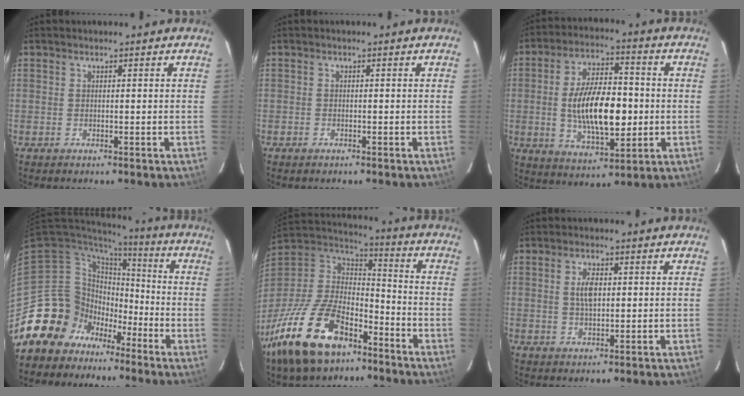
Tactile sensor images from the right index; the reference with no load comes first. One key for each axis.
{"total": 0.7, "fx": -0.6, "fy": 0.4, "fz": -0.1, "tx": -0.002, "ty": 0.000, "tz": -0.012}
{"total": 15.9, "fx": -1.3, "fy": 7.1, "fz": 14.2, "tx": -0.256, "ty": 0.003, "tz": -0.014}
{"total": 14.4, "fx": -9.9, "fy": 10.1, "fz": 2.4, "tx": -0.064, "ty": 0.044, "tz": -0.177}
{"total": 26.4, "fx": -16.1, "fy": 13.4, "fz": 16.1, "tx": -0.352, "ty": -0.025, "tz": -0.276}
{"total": 3.9, "fx": 0.7, "fy": 1.9, "fz": 3.3, "tx": -0.061, "ty": 0.003, "tz": 0.015}